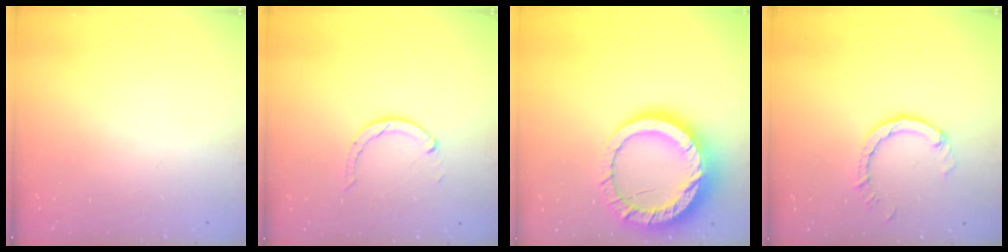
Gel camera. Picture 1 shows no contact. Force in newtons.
{"total": 1.9, "press": 1.9, "slide": 0.2}
{"total": 20.2, "press": 20.1, "slide": 2.0}
{"total": 3.9, "press": 3.9, "slide": 0.2}